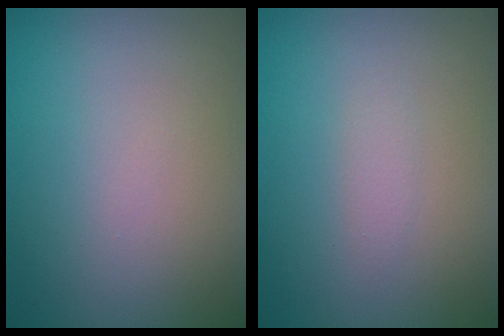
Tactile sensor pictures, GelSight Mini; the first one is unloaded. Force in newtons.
{"total": 0.9, "press": 0.9, "slide": 0.0}